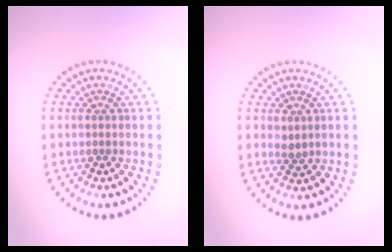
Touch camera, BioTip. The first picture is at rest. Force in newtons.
{"total": 1.0, "press": 0.9, "slide": 0.4}